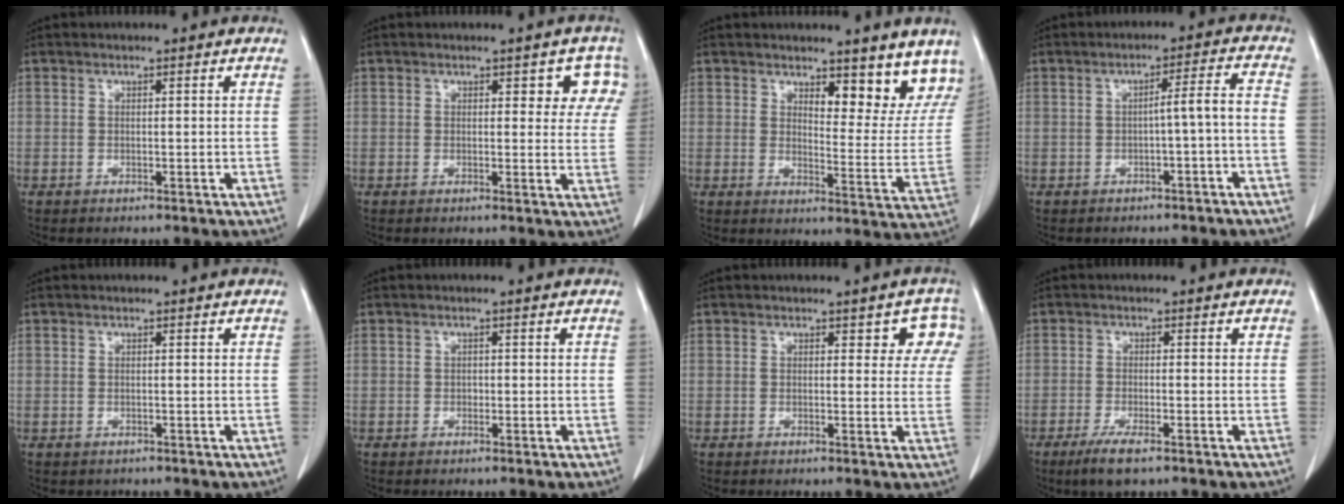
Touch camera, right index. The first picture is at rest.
{"total": 4.7, "force": [2.4, 2.8, 2.9], "torque": [-0.004, 0.002, 0.015]}
{"total": 9.7, "force": [8.0, 2.9, 4.7], "torque": [-0.033, -0.032, 0.089]}
{"total": 4.2, "force": [-1.6, -0.1, 3.8], "torque": [-0.052, 0.015, -0.023]}
{"total": 0.6, "force": [-0.3, 0.5, -0.1], "torque": [-0.001, 0.005, -0.004]}
{"total": 0.6, "force": [-0.2, 0.5, 0.2], "torque": [0.000, 0.003, -0.006]}
{"total": 4.2, "force": [2.4, 2.7, 2.2], "torque": [0.005, 0.003, 0.014]}
{"total": 4.5, "force": [-2.9, 0.7, 3.4], "torque": [-0.067, -0.010, -0.050]}